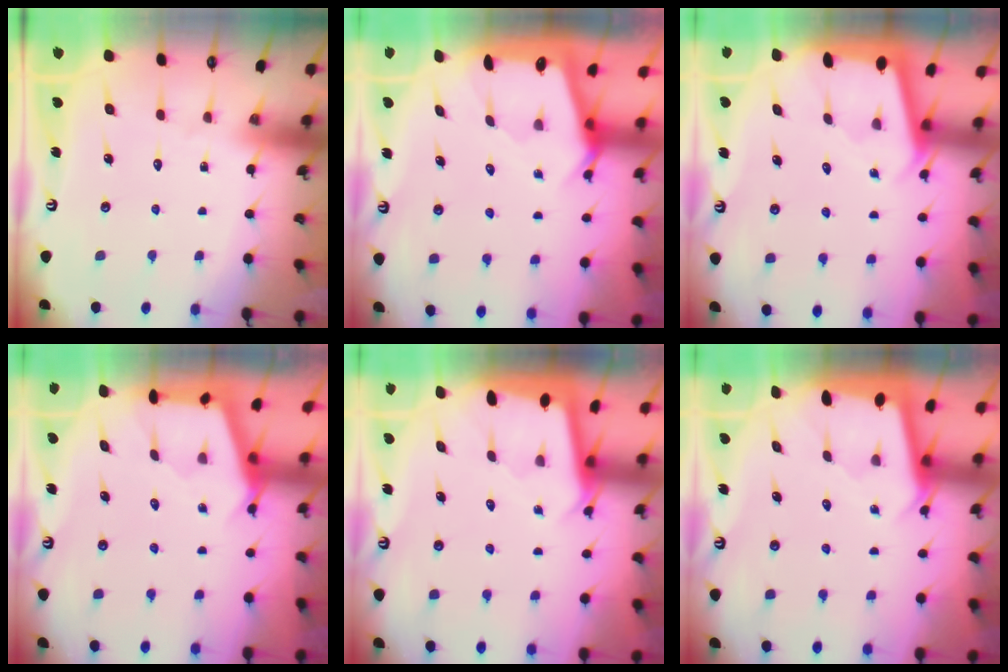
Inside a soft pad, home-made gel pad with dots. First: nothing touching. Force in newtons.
{"total": 2.5, "press": 2.4, "slide": 0.3}
{"total": 2.2, "press": 2.2, "slide": 0.2}
{"total": 2.9, "press": 2.8, "slide": 0.4}
{"total": 1.9, "press": 1.9, "slide": 0.1}
{"total": 2.0, "press": 2.0, "slide": 0.2}